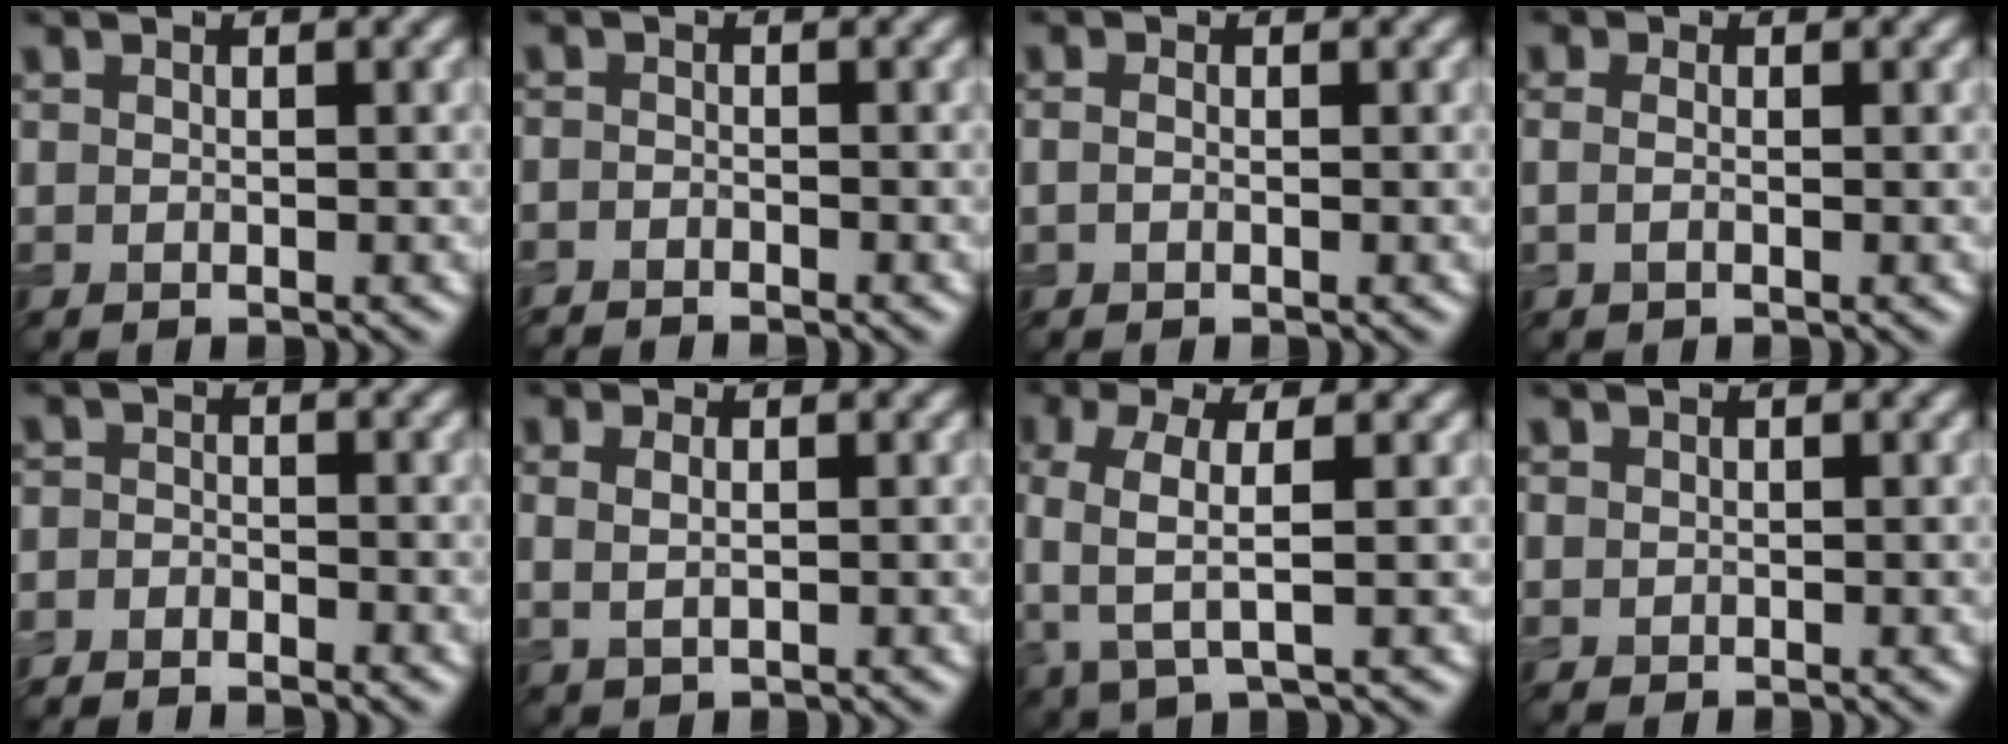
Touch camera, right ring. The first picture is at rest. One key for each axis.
{"total": 1.5, "fx": -1.4, "fy": 0.4, "fz": 0.1, "tx": 0.002, "ty": -0.005, "tz": -0.029}
{"total": 0.6, "fx": -0.1, "fy": 0.4, "fz": 0.5, "tx": -0.012, "ty": 0.000, "tz": -0.003}
{"total": 1.2, "fx": 0.1, "fy": 0.7, "fz": 1.0, "tx": -0.027, "ty": -0.003, "tz": -0.009}
{"total": 2.4, "fx": -2.3, "fy": 0.7, "fz": 0.3, "tx": 0.002, "ty": -0.001, "tz": -0.049}
{"total": 1.9, "fx": 0.5, "fy": 1.0, "fz": 1.5, "tx": -0.031, "ty": -0.005, "tz": 0.017}
{"total": 4.7, "fx": 0.1, "fy": 1.7, "fz": 4.4, "tx": -0.105, "ty": 0.001, "tz": 0.001}
{"total": 0.6, "fx": 0.3, "fy": 0.5, "fz": 0.0, "tx": 0.005, "ty": -0.003, "tz": 0.007}